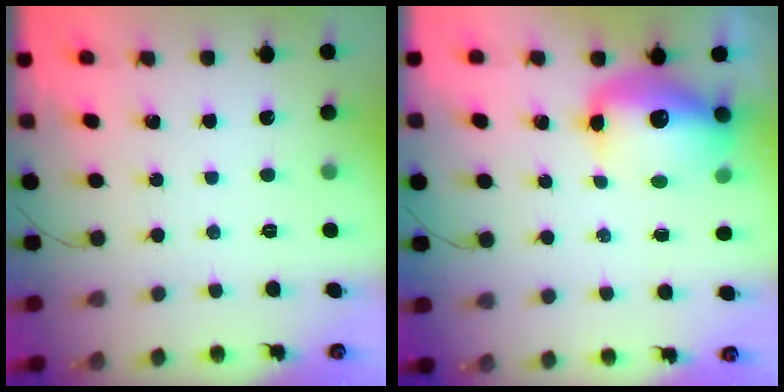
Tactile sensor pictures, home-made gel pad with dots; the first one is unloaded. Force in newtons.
{"total": 13.0, "press": 12.6, "slide": 3.1}